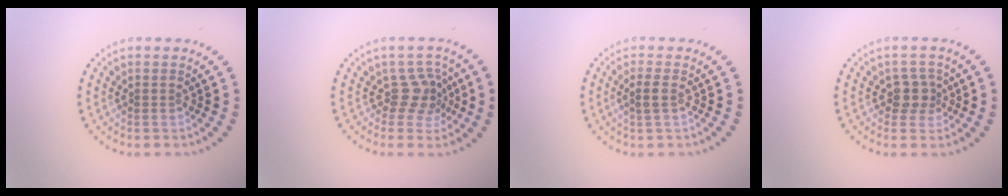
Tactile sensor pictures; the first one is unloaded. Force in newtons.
{"total": 2.8, "press": 2.1, "slide": 1.9}
{"total": 1.4, "press": 1.3, "slide": 0.7}
{"total": 2.2, "press": 1.8, "slide": 1.3}